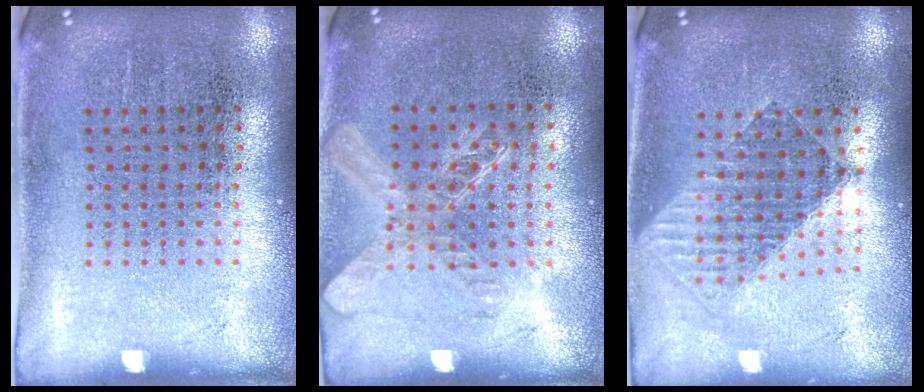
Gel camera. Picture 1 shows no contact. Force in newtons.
{"total": 1.4, "press": 1.2, "slide": 0.6}
{"total": 1.6, "press": 1.4, "slide": 0.7}